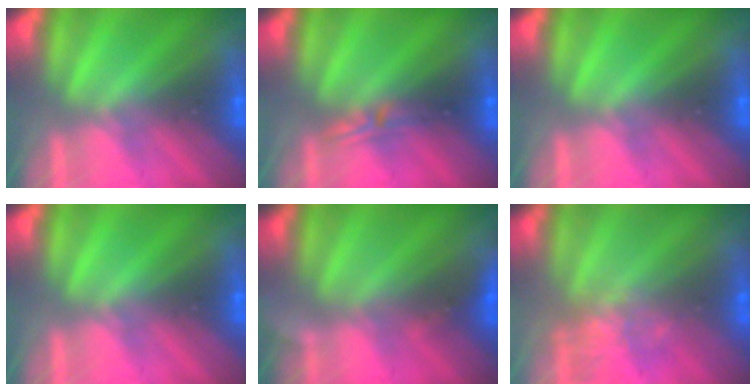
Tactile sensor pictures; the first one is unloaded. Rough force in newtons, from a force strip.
{"total": 2.3}
{"total": 0.0}
{"total": 0.0}
{"total": 2.9}
{"total": 4.6}